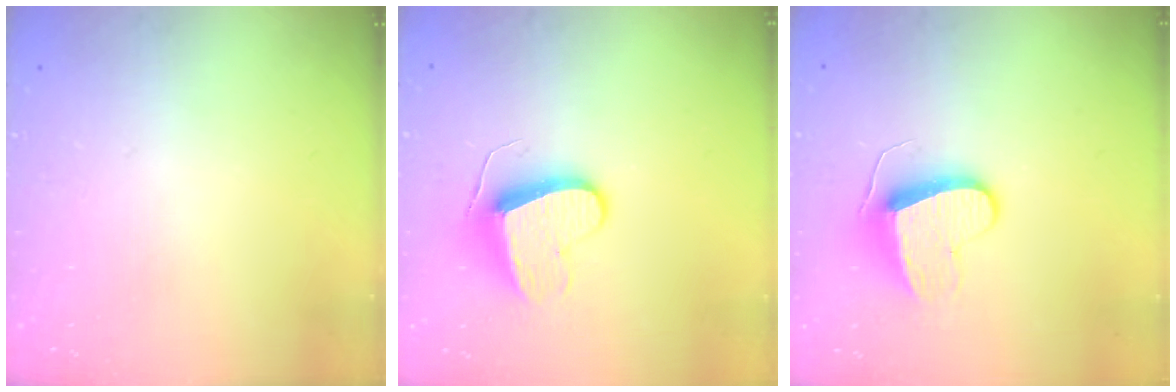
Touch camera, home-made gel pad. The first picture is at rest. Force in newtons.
{"total": 10.6, "press": 10.6, "slide": 0.9}
{"total": 9.2, "press": 9.2, "slide": 0.5}